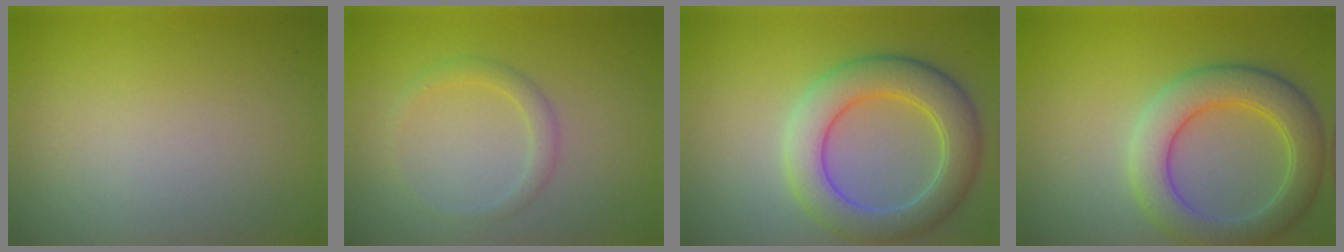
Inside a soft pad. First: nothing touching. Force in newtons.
{"total": 1.5, "press": 1.5, "slide": 0.1}
{"total": 6.7, "press": 6.6, "slide": 0.4}
{"total": 6.0, "press": 6.0, "slide": 0.3}